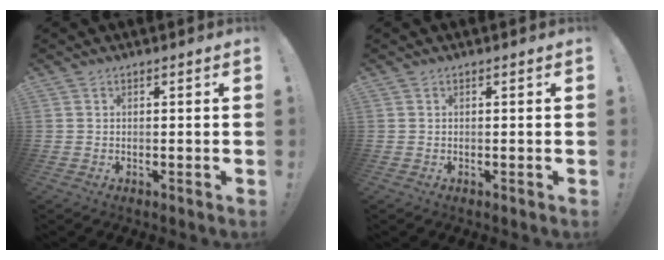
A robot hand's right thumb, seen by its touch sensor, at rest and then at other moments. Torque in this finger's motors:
{"motor_torque": [0.00, 0.00, -0.02, 0.02, 0.00]}